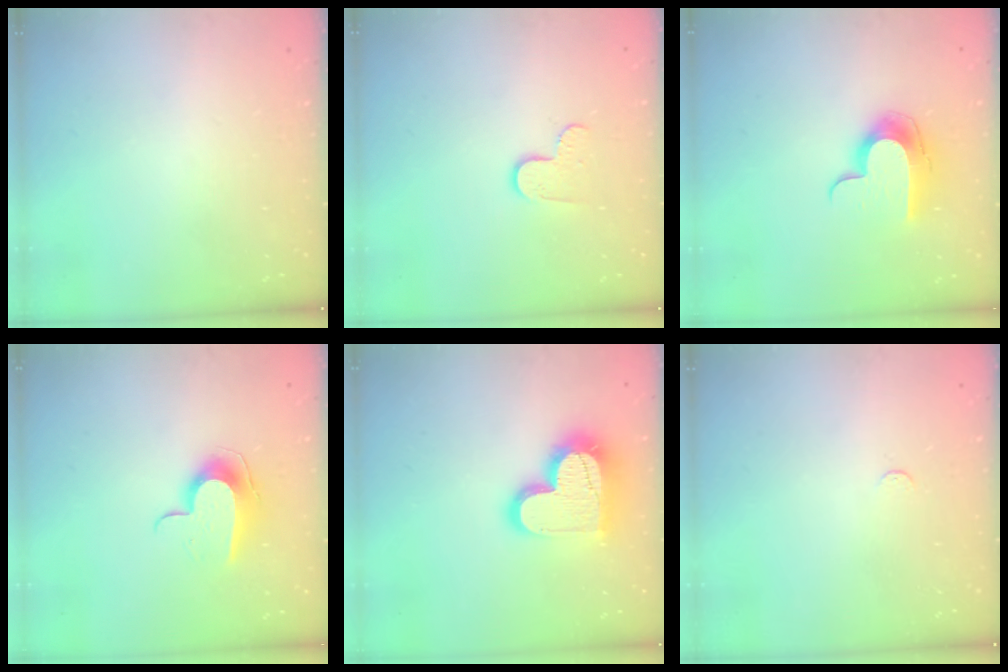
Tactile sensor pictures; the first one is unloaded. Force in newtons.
{"total": 6.6, "press": 6.6, "slide": 0.5}
{"total": 10.4, "press": 10.3, "slide": 1.0}
{"total": 9.9, "press": 9.9, "slide": 0.4}
{"total": 19.2, "press": 19.1, "slide": 1.6}
{"total": 2.7, "press": 2.7, "slide": 0.2}